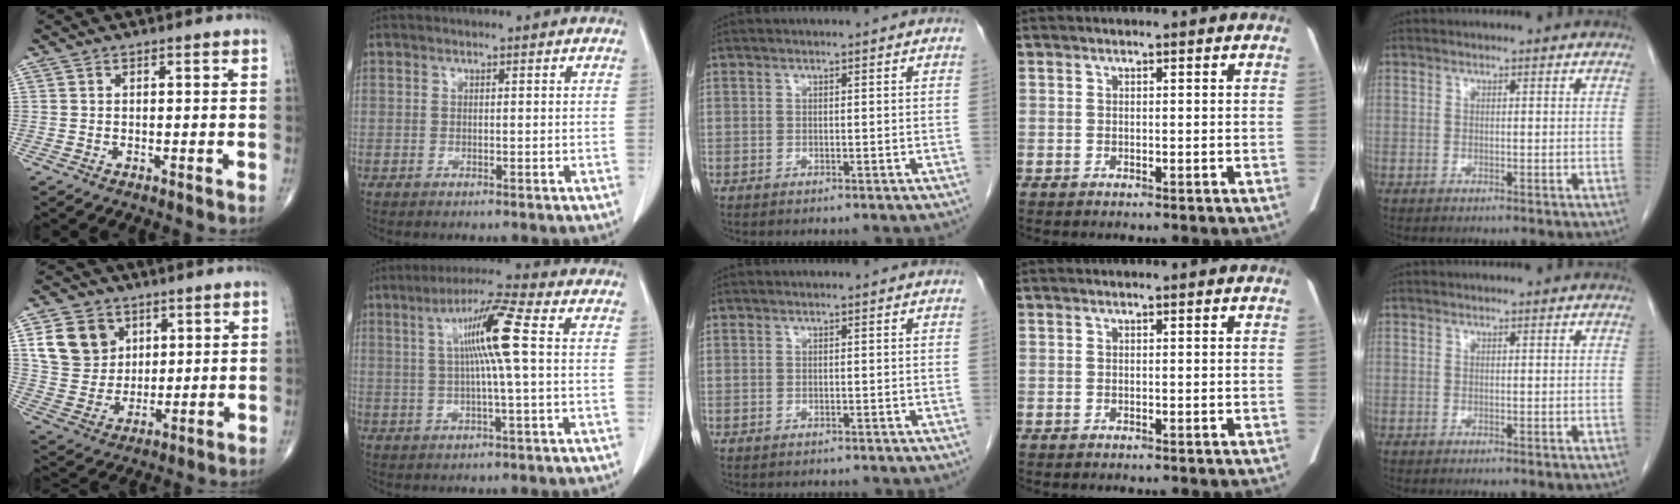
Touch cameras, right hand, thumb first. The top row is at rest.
{"thumb": {"total": 11.6, "force": [4.5, 9.5, 4.9], "torque": [-0.064, -0.014, 0.094]}, "index": {"total": 9.1, "force": [1.4, -0.7, 9.0], "torque": [-0.162, 0.010, 0.024]}, "middle": {"total": 1.5, "force": [-1.4, 0.5, 0.3], "torque": [-0.013, -0.004, -0.017]}}